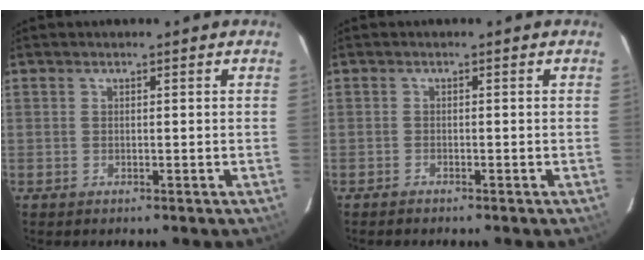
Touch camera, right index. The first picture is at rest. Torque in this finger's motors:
{"motor_torque": [0.11, -0.06, -0.07, 0.00]}